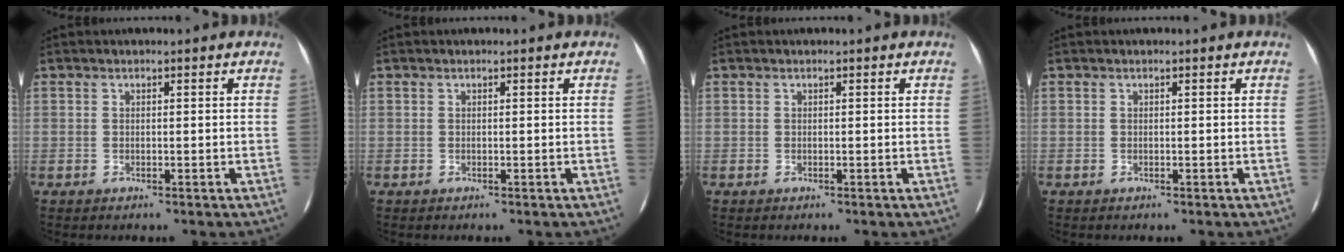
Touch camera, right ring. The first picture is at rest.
{"total": 0.0}
{"total": 0.0}
{"total": 0.0}